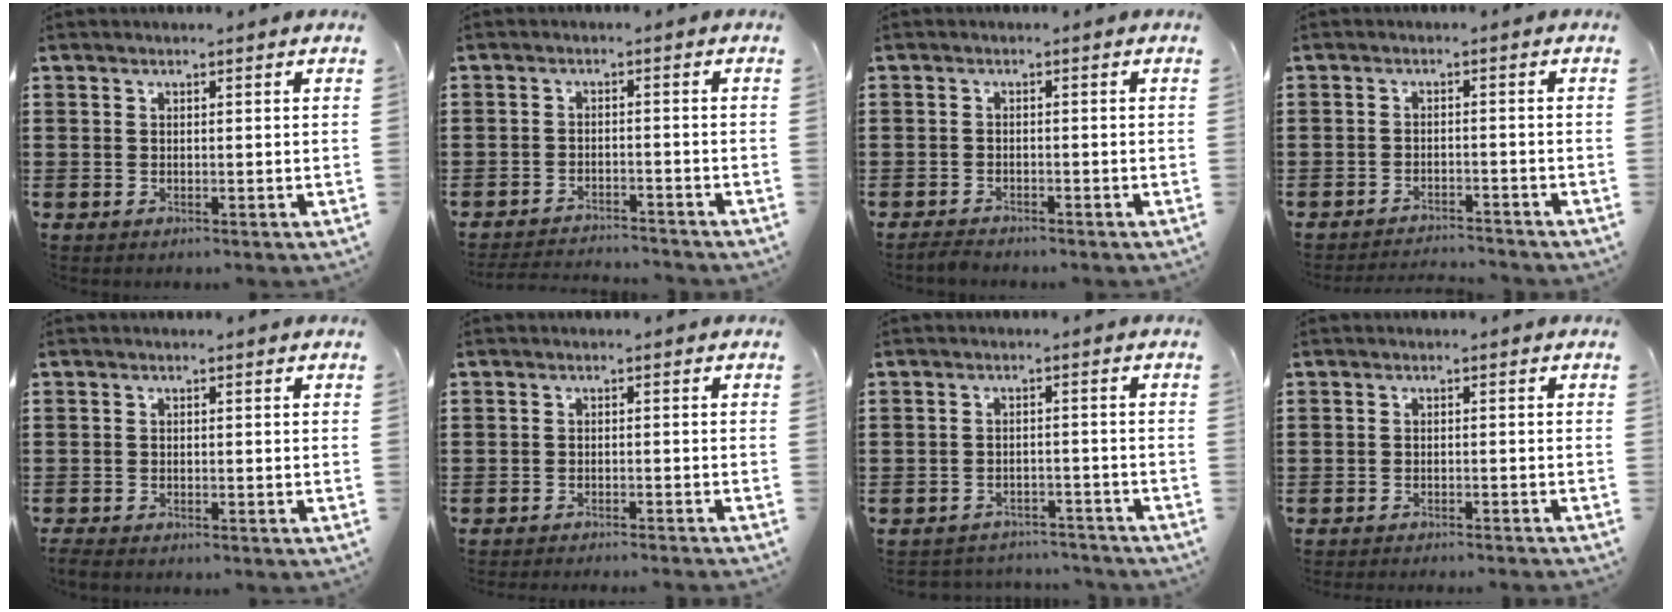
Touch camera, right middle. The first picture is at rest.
{"total": 3.0, "force": [-3.0, 0.1, 0.3], "torque": [-0.008, 0.000, -0.064]}
{"total": 1.4, "force": [-1.4, 0.1, 0.3], "torque": [-0.010, 0.000, -0.027]}
{"total": 2.5, "force": [-2.4, 0.0, 0.1], "torque": [-0.007, 0.002, -0.052]}
{"total": 1.0, "force": [-0.9, 0.1, 0.1], "torque": [-0.005, -0.002, -0.018]}
{"total": 1.5, "force": [-1.4, -0.3, 0.2], "torque": [-0.003, 0.004, -0.030]}
{"total": 2.9, "force": [-2.8, 0.4, -0.1], "torque": [-0.005, 0.000, -0.061]}
{"total": 1.4, "force": [-1.3, -0.2, 0.2], "torque": [-0.003, 0.003, -0.027]}